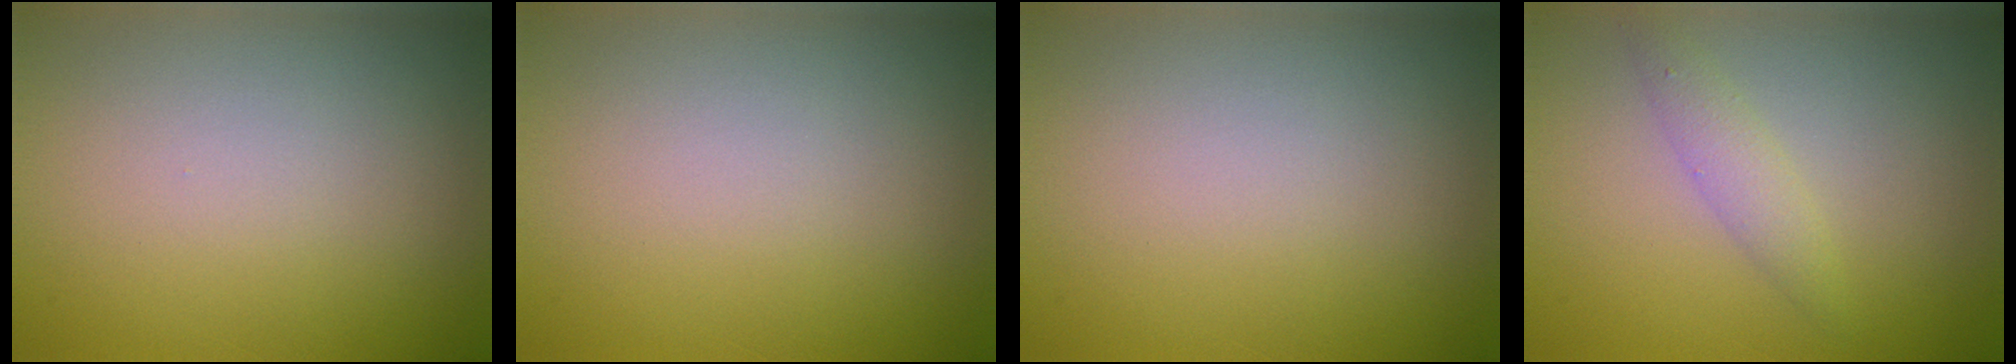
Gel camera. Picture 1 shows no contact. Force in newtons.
{"total": 0.0}
{"total": 0.0}
{"total": 1.8, "press": 1.8, "slide": 0.0}